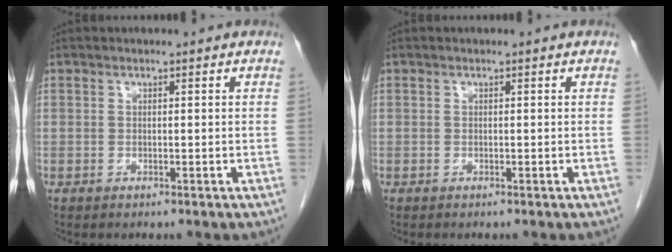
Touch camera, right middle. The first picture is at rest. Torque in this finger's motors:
{"motor_torque": [0.26, -0.01, 0.03, 0.01]}